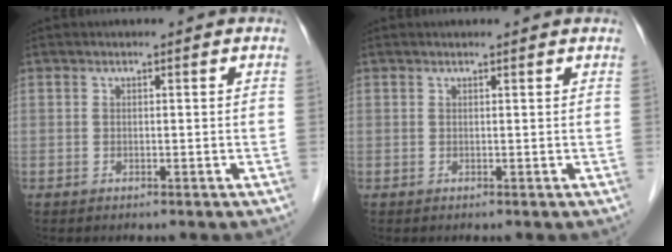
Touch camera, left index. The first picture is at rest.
{"total": 2.0, "force": [1.9, 0.2, 0.5], "torque": [-0.011, 0.013, 0.020]}